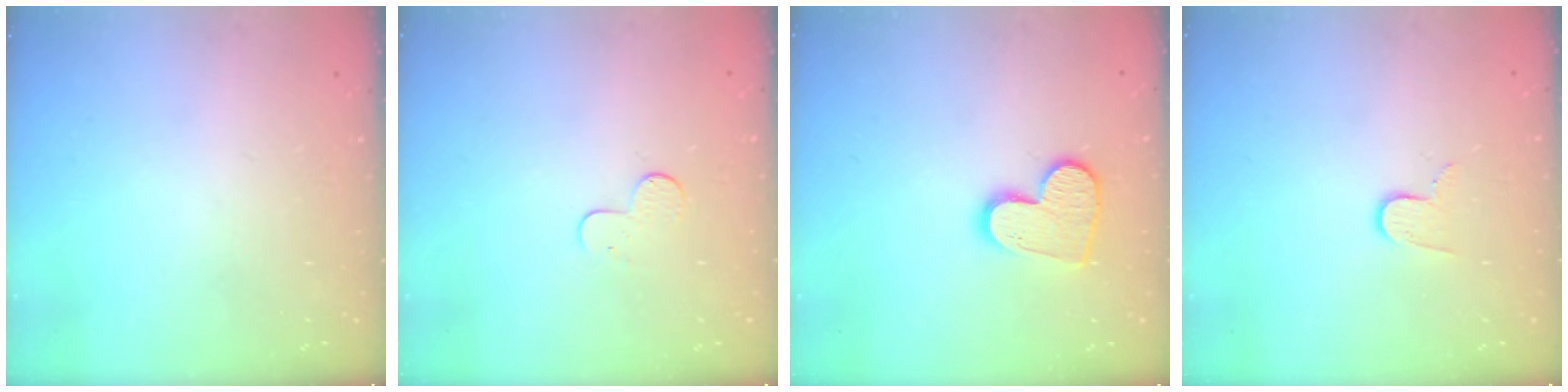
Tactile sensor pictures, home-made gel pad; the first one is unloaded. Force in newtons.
{"total": 5.5, "press": 5.5, "slide": 0.5}
{"total": 12.2, "press": 12.2, "slide": 1.1}
{"total": 7.0, "press": 7.0, "slide": 0.6}